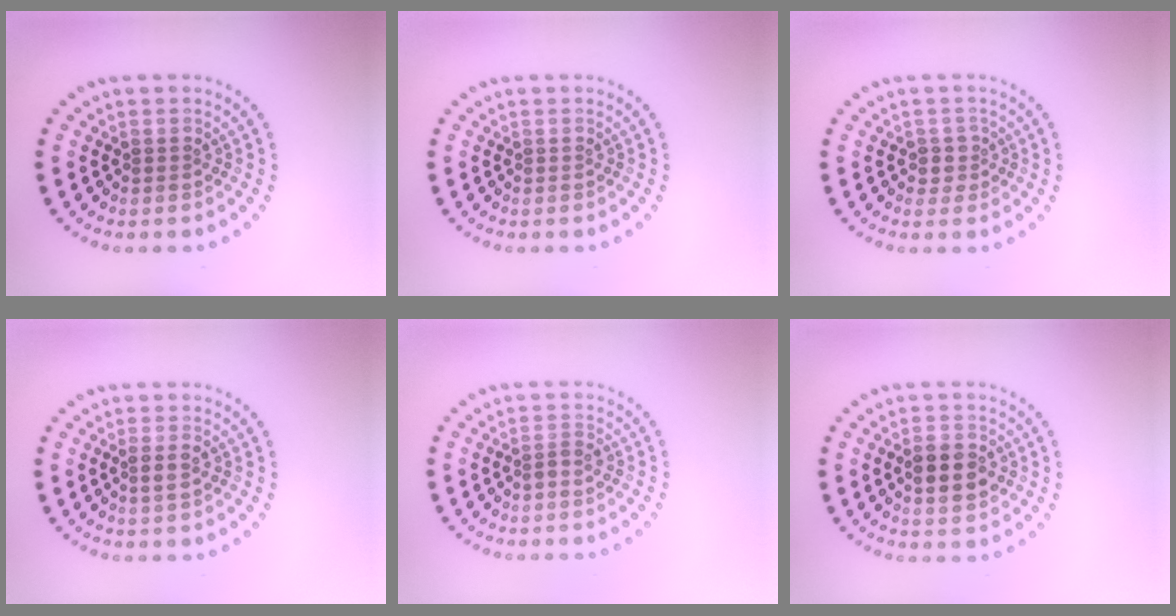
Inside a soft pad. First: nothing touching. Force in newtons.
{"total": 0.0}
{"total": 1.6, "press": 1.3, "slide": 0.9}
{"total": 1.3, "press": 1.2, "slide": 0.6}
{"total": 1.0, "press": 0.8, "slide": 0.6}
{"total": 3.8, "press": 3.8, "slide": 0.2}